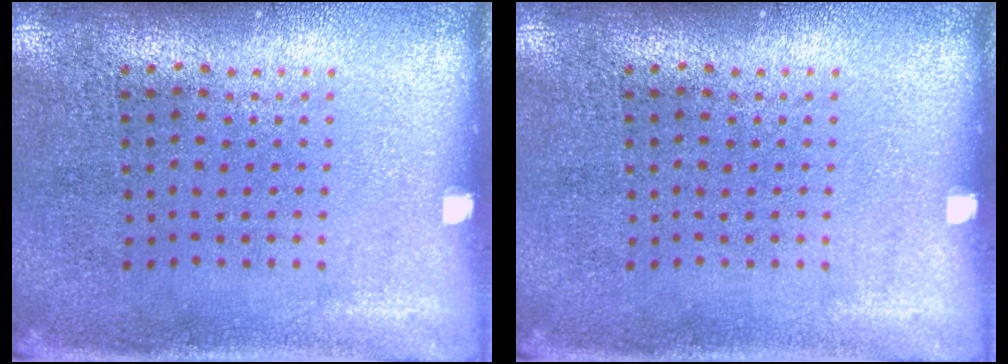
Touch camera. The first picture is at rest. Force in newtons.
{"total": 0.0}